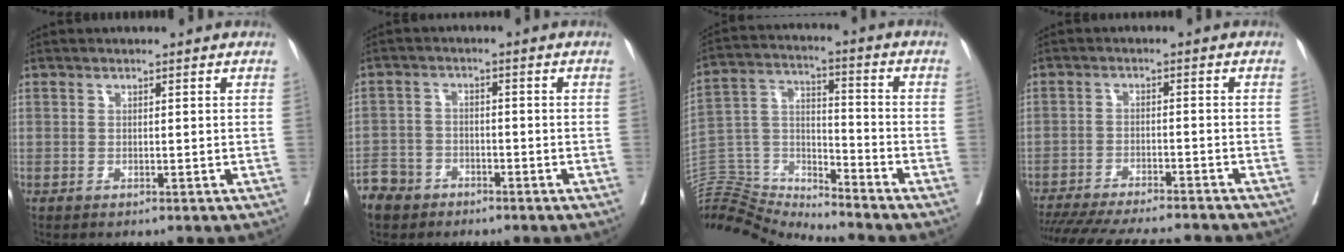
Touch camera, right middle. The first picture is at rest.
{"total": 6.1, "force": [-4.6, 4.0, 0.7], "torque": [-0.018, 0.003, -0.086]}
{"total": 15.2, "force": [-15.1, -0.1, 1.4], "torque": [-0.030, 0.048, -0.279]}
{"total": 18.4, "force": [-16.6, 2.3, 7.7], "torque": [-0.150, -0.033, -0.234]}